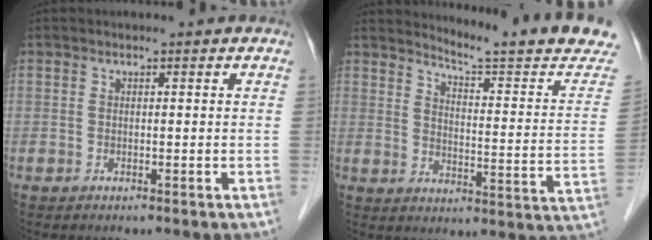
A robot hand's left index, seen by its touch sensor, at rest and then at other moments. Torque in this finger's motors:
{"motor_torque": [-0.15, -0.14, 0.10, 0.00]}